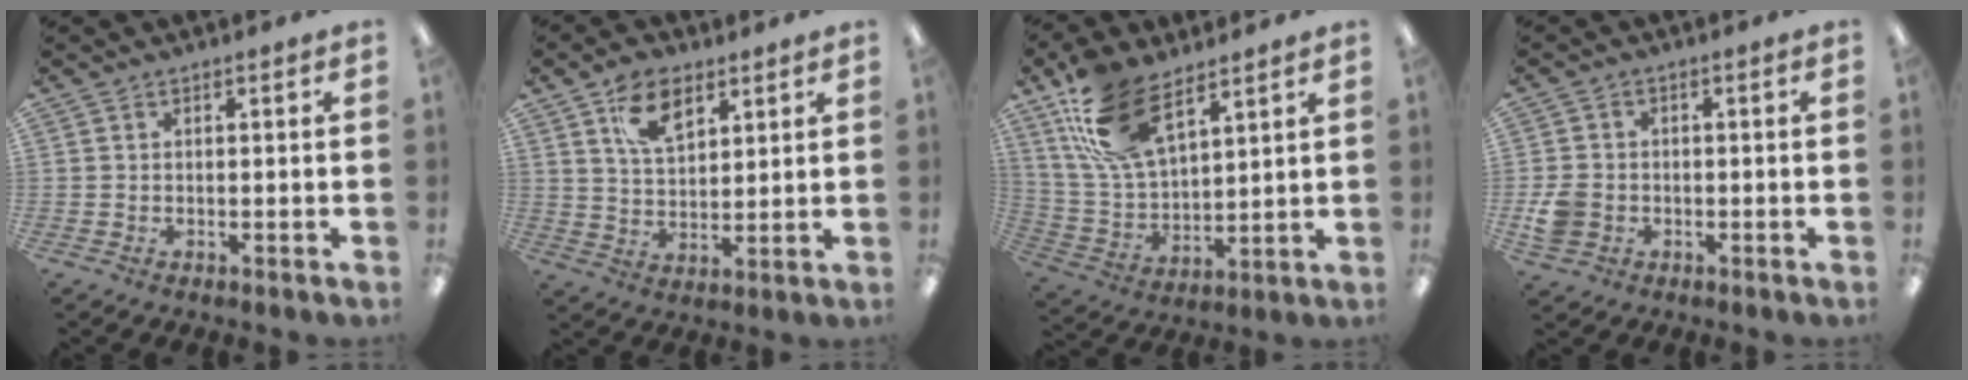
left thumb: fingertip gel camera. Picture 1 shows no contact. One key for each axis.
{"total": 9.3, "fx": 5.6, "fy": 5.2, "fz": 5.2, "tx": -0.088, "ty": -0.015, "tz": 0.100}
{"total": 16.6, "fx": 10.2, "fy": 7.9, "fz": 10.4, "tx": -0.219, "ty": -0.024, "tz": 0.190}
{"total": 5.2, "fx": -1.6, "fy": 4.4, "fz": 2.3, "tx": -0.035, "ty": 0.009, "tz": -0.026}